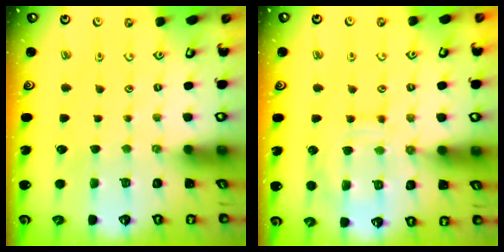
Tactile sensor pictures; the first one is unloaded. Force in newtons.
{"total": 11.8, "press": 11.8, "slide": 1.1}